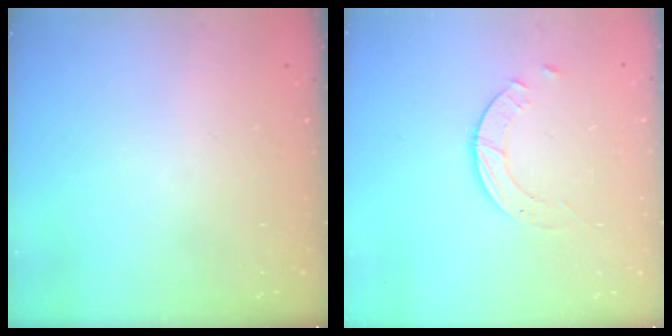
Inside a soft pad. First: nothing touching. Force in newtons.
{"total": 2.3, "press": 2.3, "slide": 0.3}